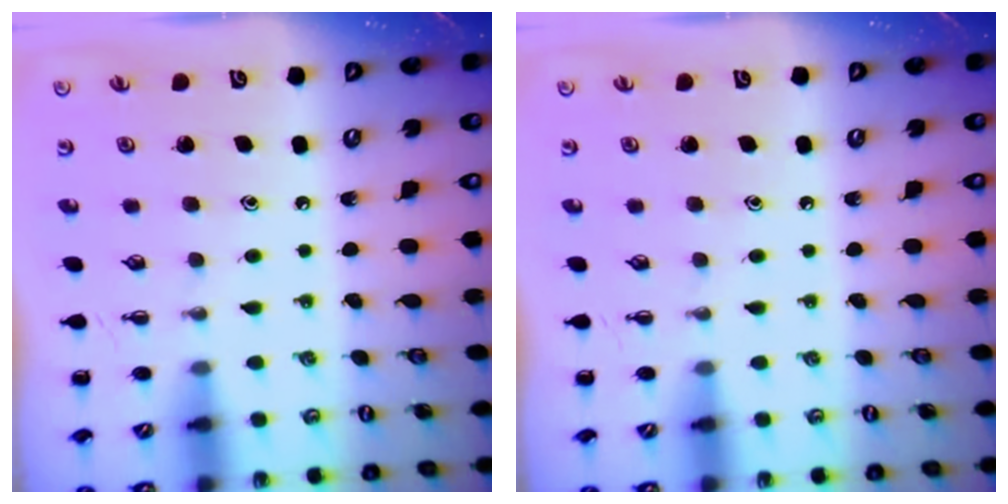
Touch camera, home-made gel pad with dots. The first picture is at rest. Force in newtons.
{"total": 0.0}